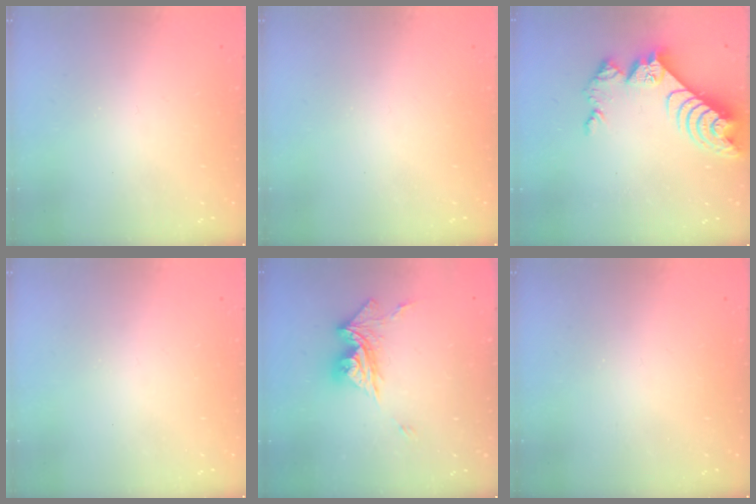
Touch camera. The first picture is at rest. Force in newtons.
{"total": 0.0}
{"total": 9.9, "press": 9.9, "slide": 0.8}
{"total": 0.0}
{"total": 12.0, "press": 11.9, "slide": 1.5}
{"total": 0.0}